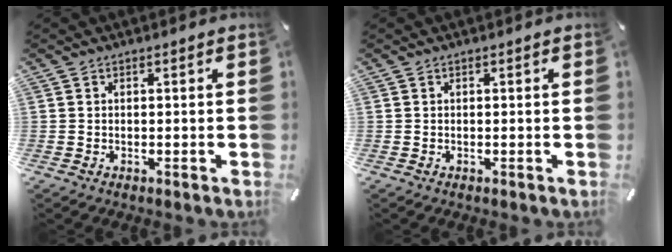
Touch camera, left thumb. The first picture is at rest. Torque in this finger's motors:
{"motor_torque": [0.00, 0.00, -0.01, 0.01, 0.00]}